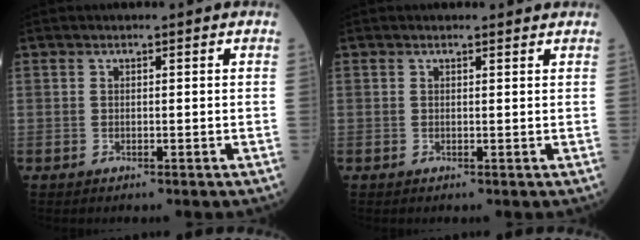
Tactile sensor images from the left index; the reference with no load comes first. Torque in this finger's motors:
{"motor_torque": [-0.41, 0.24, -0.86, -0.21]}